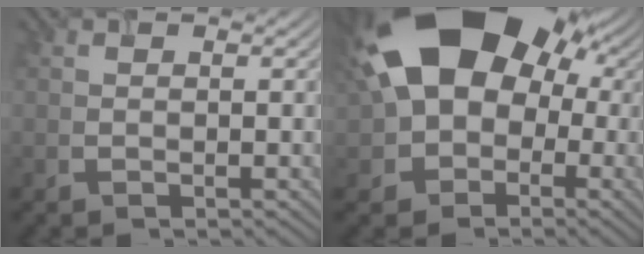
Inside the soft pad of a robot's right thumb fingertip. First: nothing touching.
{"total": 20.5, "force": [3.9, 15.7, 12.6], "torque": [-0.216, 0.025, 0.056]}